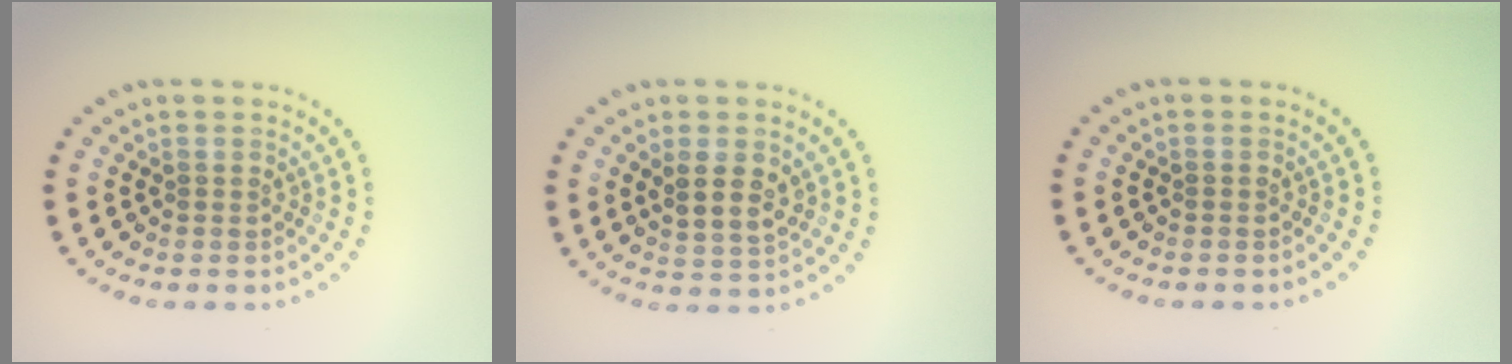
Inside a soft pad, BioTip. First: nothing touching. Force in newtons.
{"total": 2.9, "press": 2.7, "slide": 1.0}
{"total": 0.0}